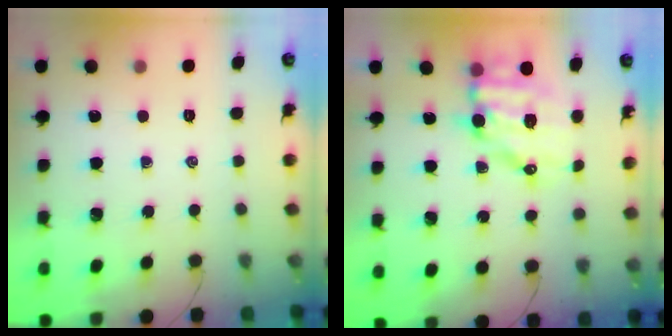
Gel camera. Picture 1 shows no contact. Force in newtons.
{"total": 10.9, "press": 10.6, "slide": 2.4}